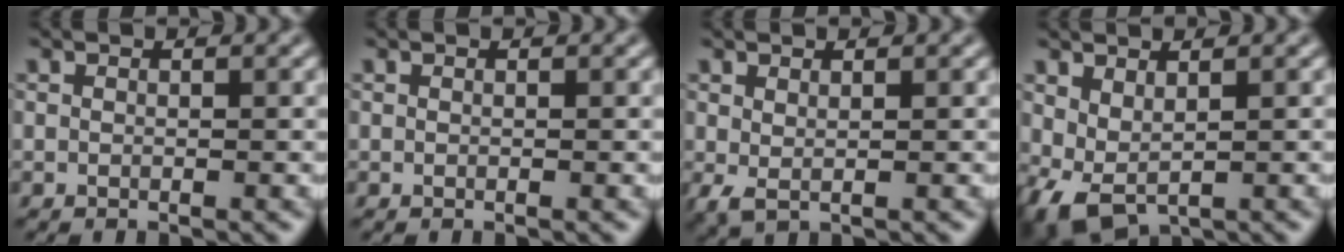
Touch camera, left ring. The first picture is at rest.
{"total": 0.0}
{"total": 1.3, "force": [0.3, 0.6, 1.1], "torque": [-0.027, -0.004, 0.010]}
{"total": 2.9, "force": [0.5, 1.7, 2.3], "torque": [-0.051, -0.005, 0.014]}